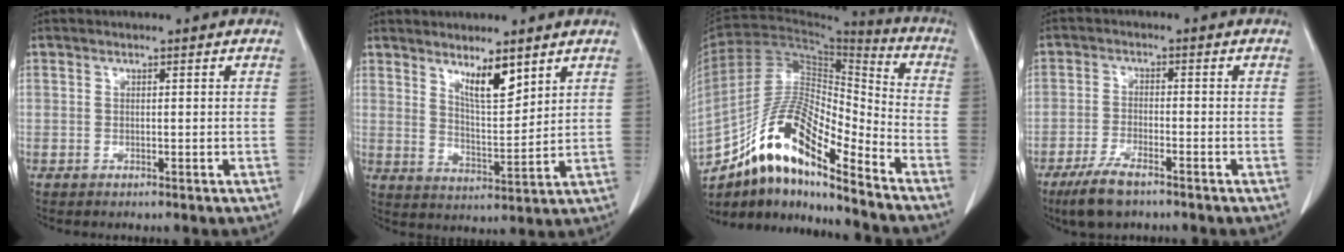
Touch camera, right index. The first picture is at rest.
{"total": 6.5, "force": [4.5, 1.3, 4.5], "torque": [-0.082, -0.014, 0.082]}
{"total": 16.3, "force": [-11.7, 3.3, 10.8], "torque": [-0.196, 0.026, -0.207]}
{"total": 6.1, "force": [-4.5, 1.5, 3.9], "torque": [-0.082, -0.010, -0.081]}